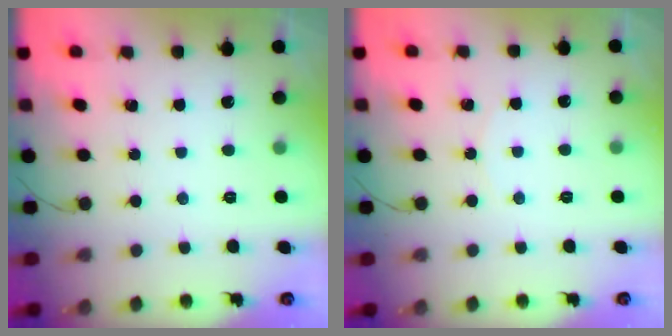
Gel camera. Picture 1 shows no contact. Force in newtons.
{"total": 3.7, "press": 2.9, "slide": 2.3}